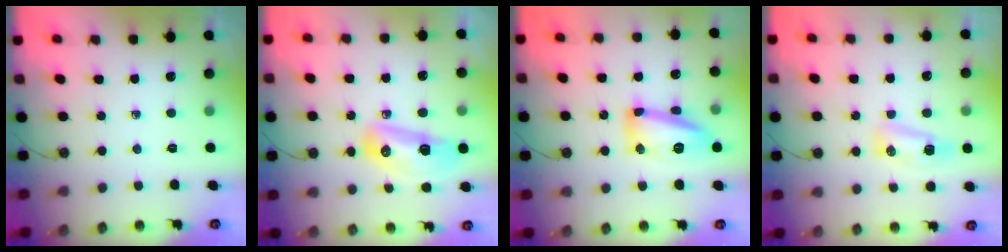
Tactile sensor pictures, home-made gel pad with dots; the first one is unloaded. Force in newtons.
{"total": 18.3, "press": 14.2, "slide": 11.6}
{"total": 14.1, "press": 14.1, "slide": 1.1}
{"total": 12.0, "press": 8.6, "slide": 8.3}